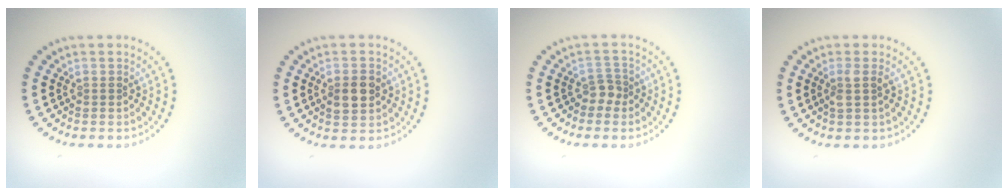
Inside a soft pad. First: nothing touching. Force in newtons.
{"total": 2.8, "press": 2.8, "slide": 0.1}
{"total": 1.4, "press": 1.0, "slide": 1.0}
{"total": 1.5, "press": 1.2, "slide": 0.9}